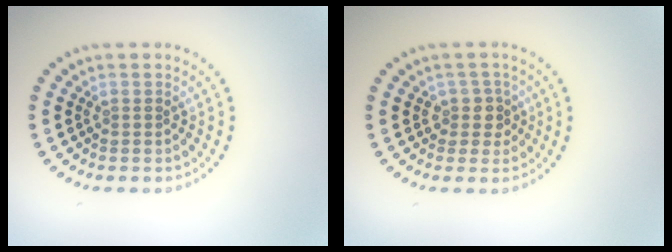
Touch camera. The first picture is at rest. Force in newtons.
{"total": 2.0, "press": 1.6, "slide": 1.2}